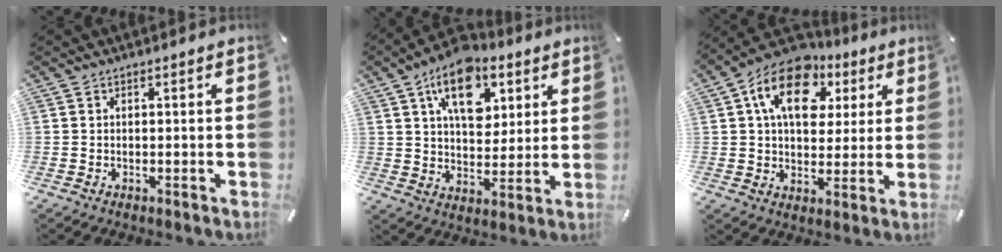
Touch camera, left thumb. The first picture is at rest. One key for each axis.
{"total": 14.8, "fx": 7.1, "fy": 9.4, "fz": 8.9, "tx": -0.131, "ty": -0.020, "tz": 0.125}
{"total": 15.7, "fx": 6.2, "fy": 10.7, "fz": 9.6, "tx": -0.149, "ty": -0.010, "tz": 0.112}